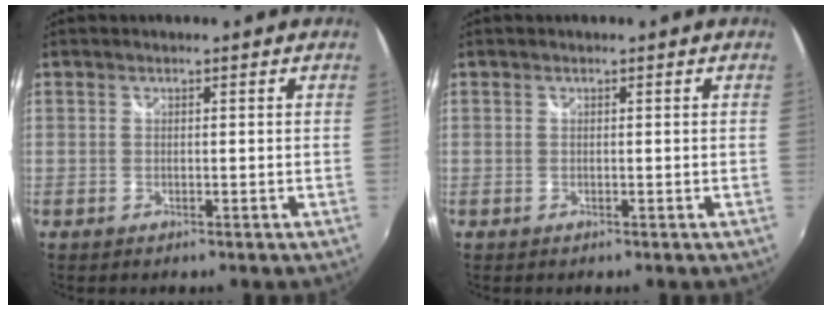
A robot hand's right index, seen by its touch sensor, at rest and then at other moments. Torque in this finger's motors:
{"motor_torque": [0.00, 0.00, 0.00, 0.00]}